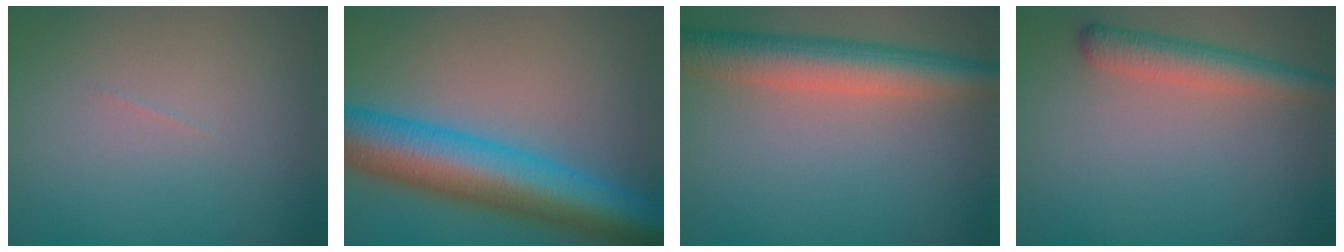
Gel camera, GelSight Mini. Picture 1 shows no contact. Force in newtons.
{"total": 11.0, "press": 11.0, "slide": 0.2}
{"total": 6.5, "press": 6.5, "slide": 0.3}
{"total": 3.4, "press": 3.4, "slide": 0.1}